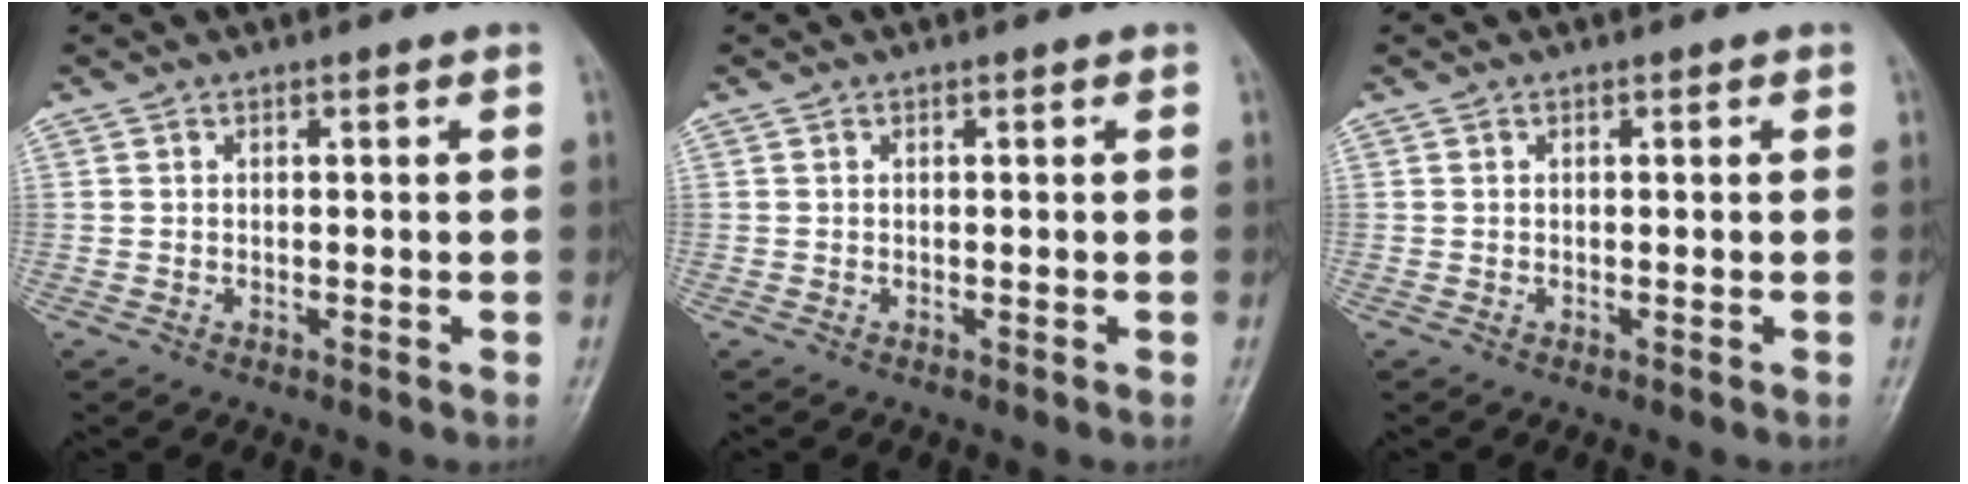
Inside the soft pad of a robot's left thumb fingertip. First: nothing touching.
{"total": 0.0}
{"total": 0.0}